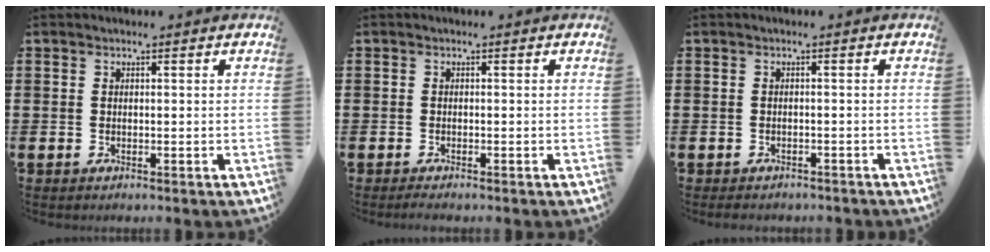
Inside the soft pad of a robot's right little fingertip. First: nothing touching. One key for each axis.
{"total": 0.7, "fx": -0.5, "fy": 0.1, "fz": 0.5, "tx": -0.008, "ty": -0.002, "tz": -0.010}
{"total": 0.8, "fx": -0.8, "fy": 0.2, "fz": 0.1, "tx": -0.004, "ty": -0.001, "tz": -0.017}